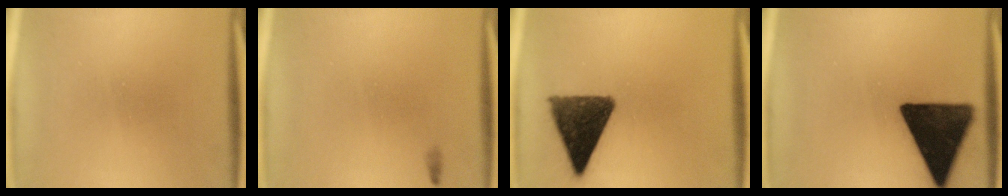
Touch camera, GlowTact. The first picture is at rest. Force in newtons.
{"total": 0.5}
{"total": 12.3}
{"total": 16.6}